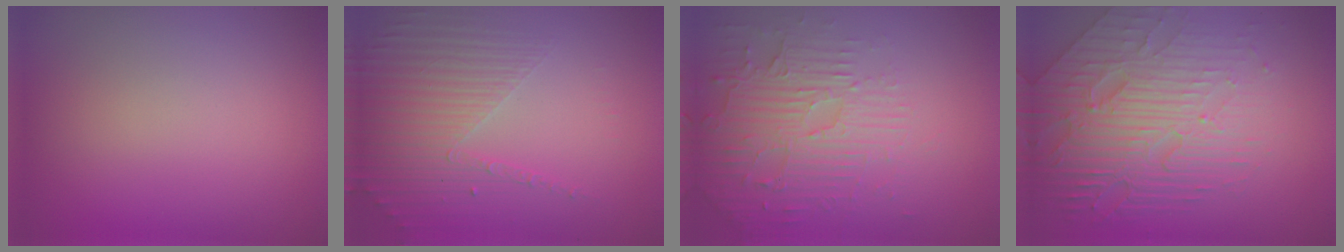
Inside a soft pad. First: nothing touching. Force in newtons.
{"total": 4.8, "press": 3.2, "slide": 3.5}
{"total": 4.5, "press": 3.7, "slide": 2.6}
{"total": 8.4, "press": 5.7, "slide": 6.2}